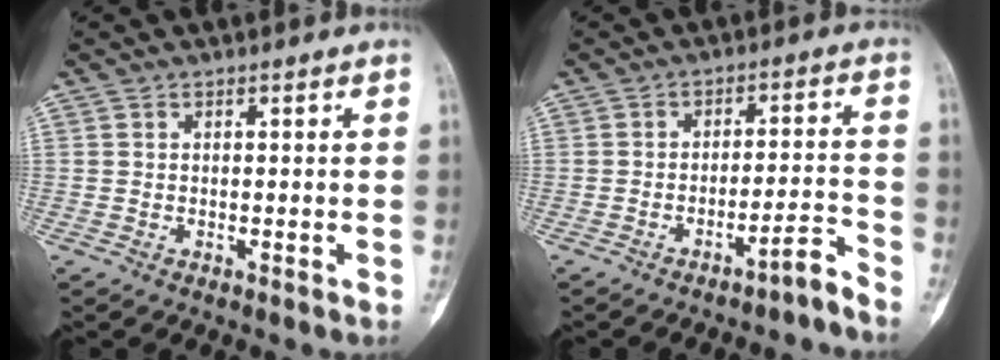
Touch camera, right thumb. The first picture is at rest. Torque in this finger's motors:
{"motor_torque": [-0.06, -0.15, -0.01, 0.06, -0.07]}